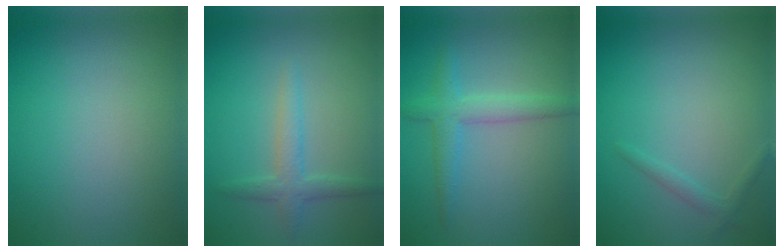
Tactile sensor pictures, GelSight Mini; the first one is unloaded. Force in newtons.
{"total": 2.2, "press": 2.2, "slide": 0.0}
{"total": 2.9, "press": 2.9, "slide": 0.1}
{"total": 1.1, "press": 1.1, "slide": 0.0}